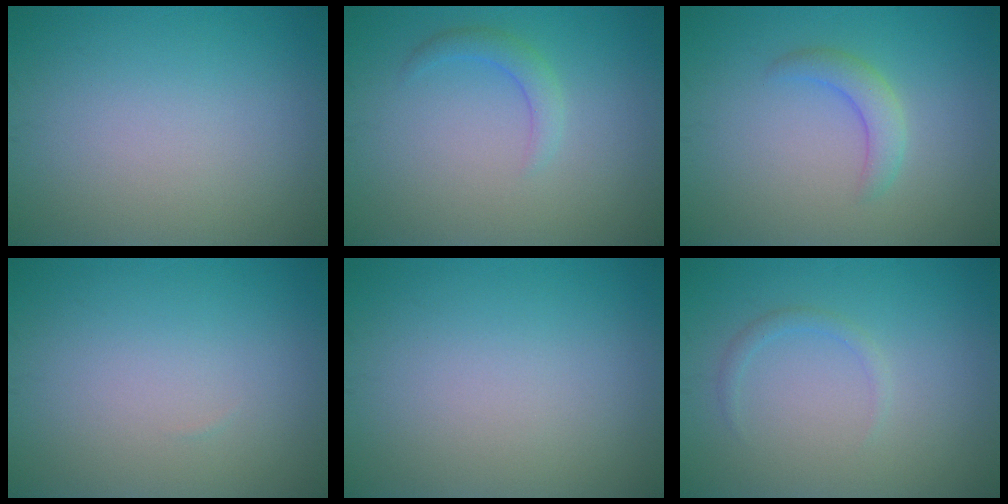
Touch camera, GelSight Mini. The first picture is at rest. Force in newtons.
{"total": 1.7, "press": 1.7, "slide": 0.1}
{"total": 2.3, "press": 2.3, "slide": 0.2}
{"total": 0.0}
{"total": 0.0}
{"total": 1.0, "press": 1.0, "slide": 0.0}